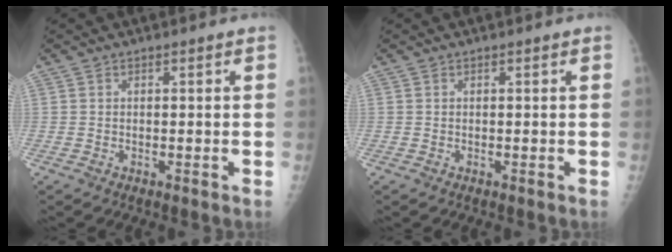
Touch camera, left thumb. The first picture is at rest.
{"total": 0.0}